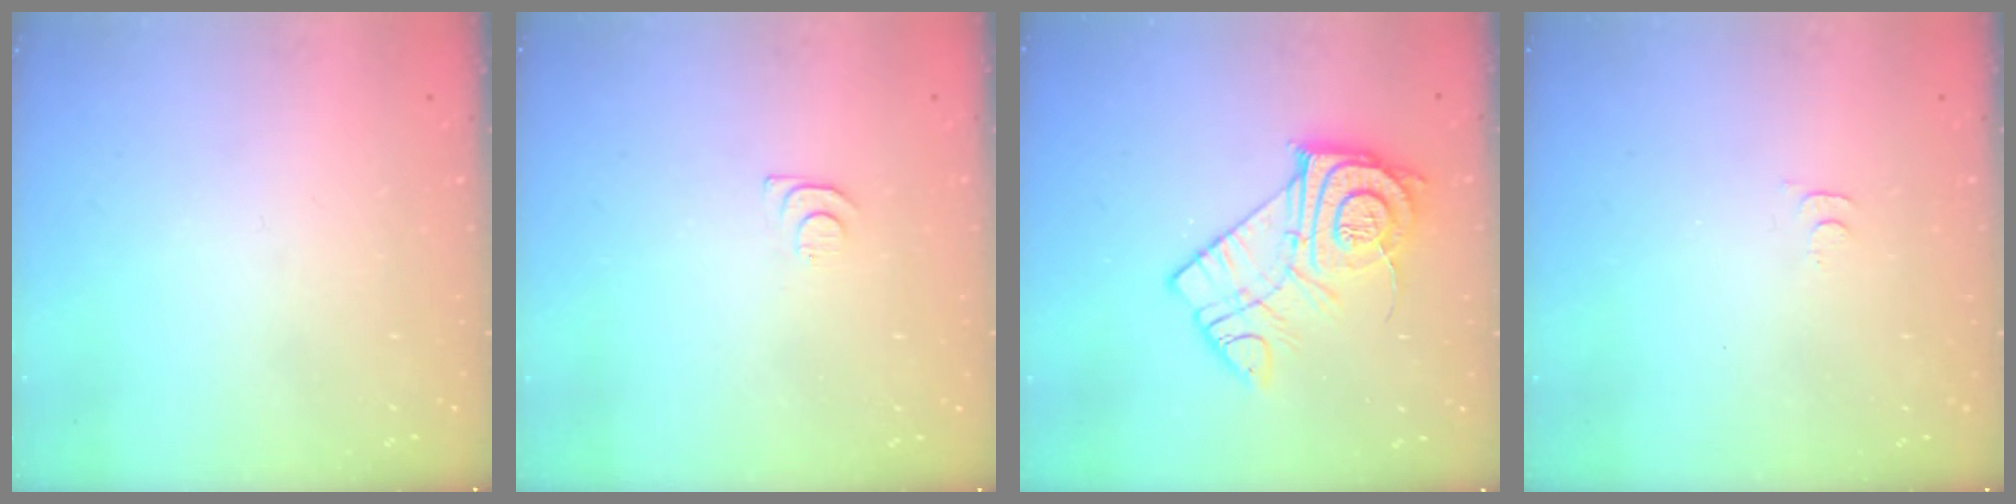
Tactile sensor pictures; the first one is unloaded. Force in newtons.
{"total": 3.8, "press": 3.7, "slide": 0.5}
{"total": 14.5, "press": 14.5, "slide": 1.0}
{"total": 5.1, "press": 5.1, "slide": 0.5}